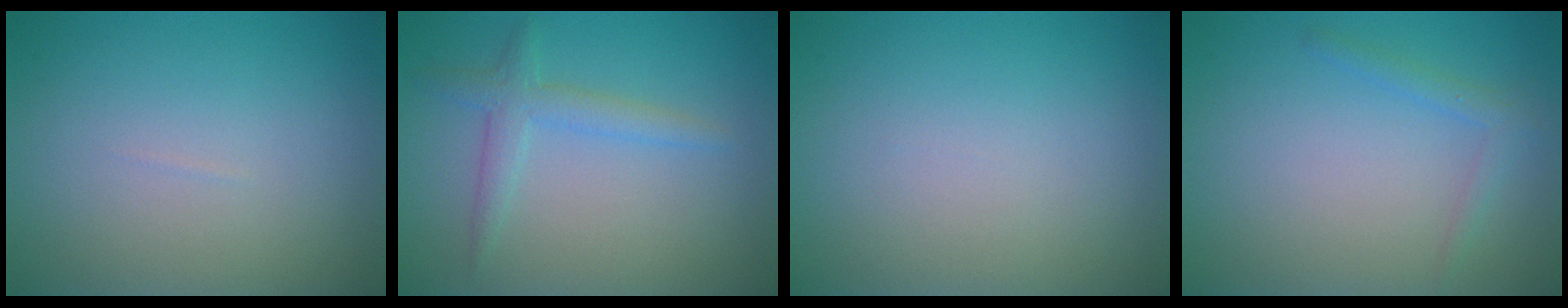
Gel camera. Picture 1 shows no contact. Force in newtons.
{"total": 2.3, "press": 2.3, "slide": 0.1}
{"total": 0.0}
{"total": 1.3, "press": 1.3, "slide": 0.1}